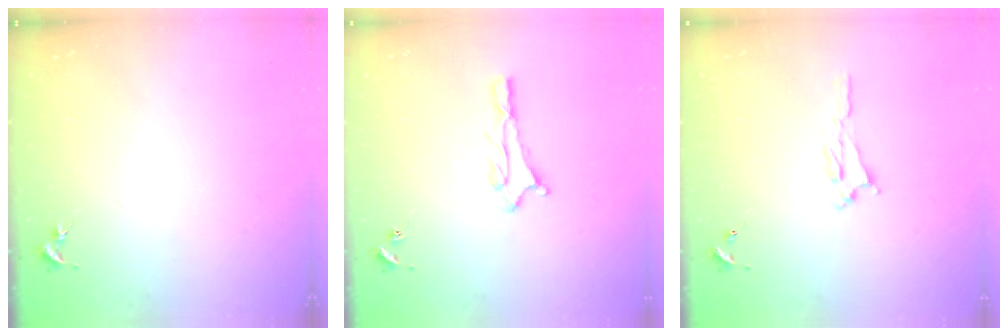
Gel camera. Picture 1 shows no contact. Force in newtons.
{"total": 2.0, "press": 2.0, "slide": 0.2}
{"total": 1.6, "press": 1.5, "slide": 0.4}